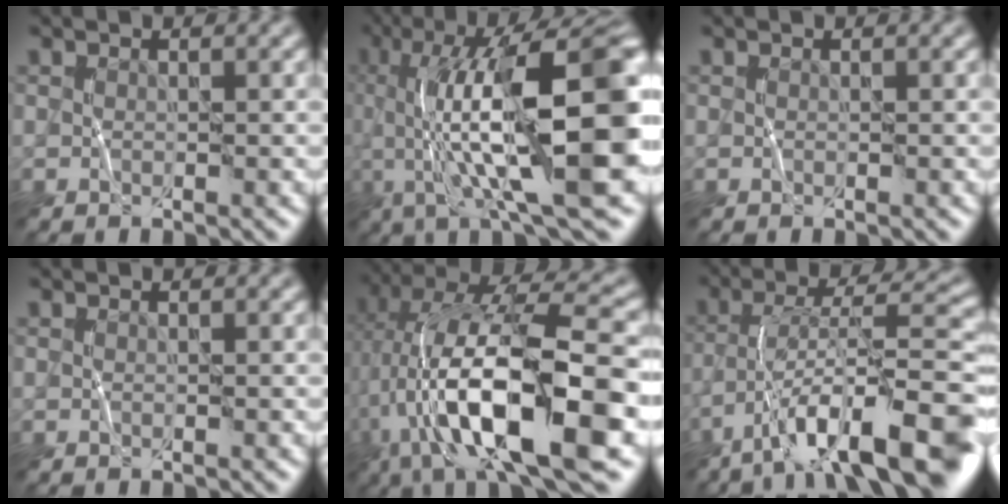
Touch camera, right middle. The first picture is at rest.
{"total": 16.6, "force": [0.9, 5.0, 15.8], "torque": [-0.251, 0.029, 0.017]}
{"total": 0.0}
{"total": 0.0}
{"total": 15.6, "force": [-2.4, 5.5, 14.4], "torque": [-0.239, 0.037, -0.038]}
{"total": 12.6, "force": [-7.2, 3.1, 9.9], "torque": [-0.160, 0.019, -0.121]}